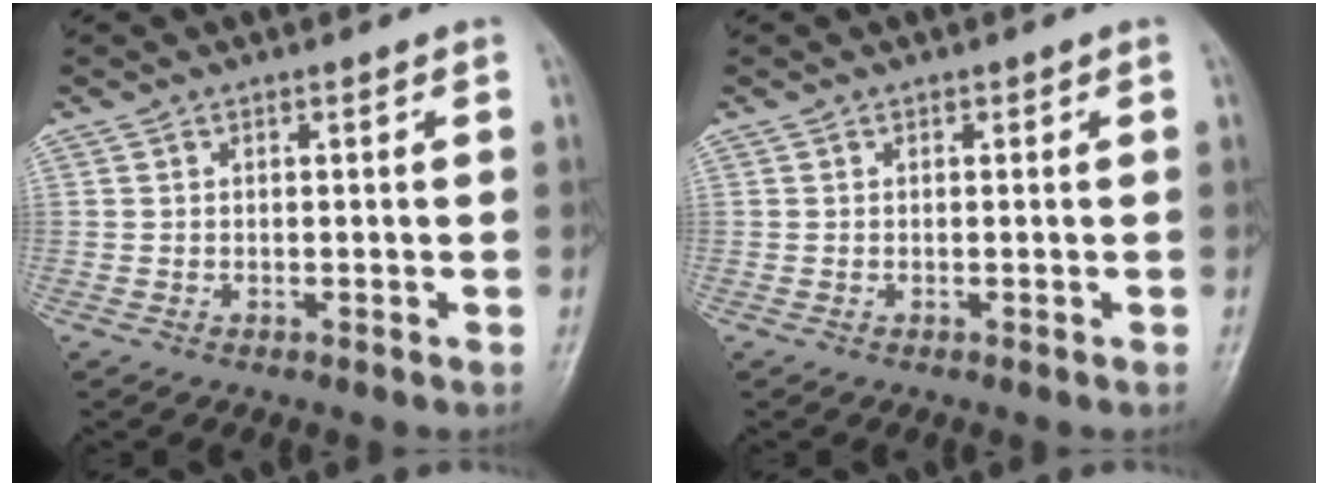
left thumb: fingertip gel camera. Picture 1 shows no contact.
{"total": 0.0}